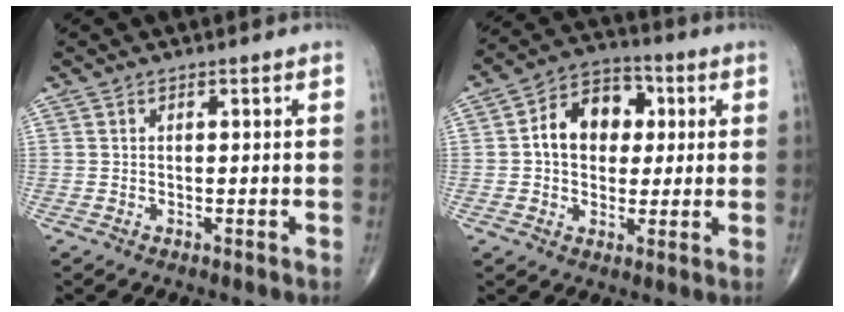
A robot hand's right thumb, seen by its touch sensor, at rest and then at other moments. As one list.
[{"total": 10.3, "force": [1.4, 7.8, 6.6], "torque": [-0.072, 0.019, 0.014]}]